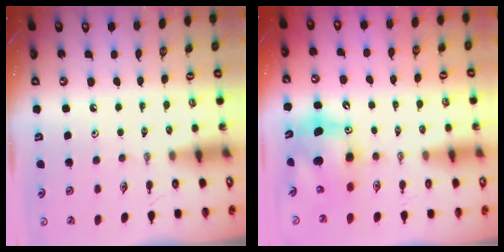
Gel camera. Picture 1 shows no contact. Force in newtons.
{"total": 10.3, "press": 10.0, "slide": 2.4}